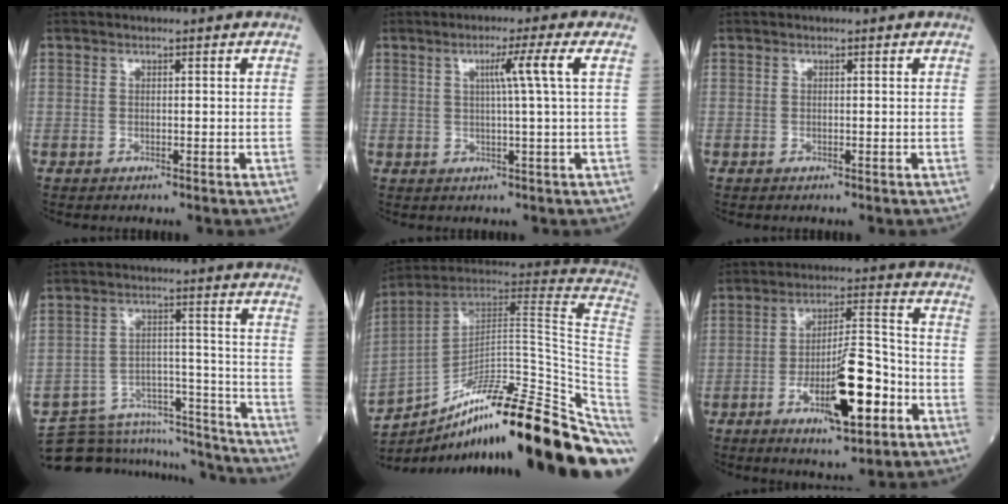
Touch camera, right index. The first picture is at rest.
{"total": 4.6, "force": [1.3, -1.6, 4.2], "torque": [-0.075, 0.002, 0.025]}
{"total": 0.0}
{"total": 15.9, "force": [-15.4, 3.2, 2.0], "torque": [-0.021, 0.047, -0.225]}
{"total": 28.4, "force": [-17.0, 4.1, 22.4], "torque": [-0.217, 0.037, -0.256]}
{"total": 12.7, "force": [-5.0, 2.6, 11.4], "torque": [-0.195, 0.003, -0.076]}